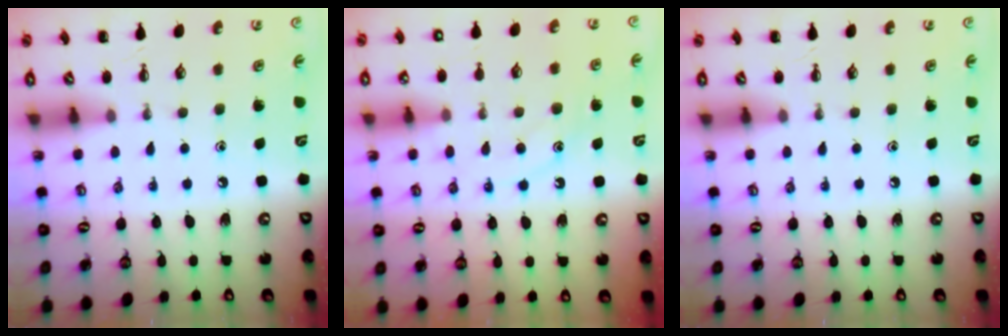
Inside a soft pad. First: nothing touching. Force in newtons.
{"total": 11.1, "press": 11.1, "slide": 1.0}
{"total": 0.0}